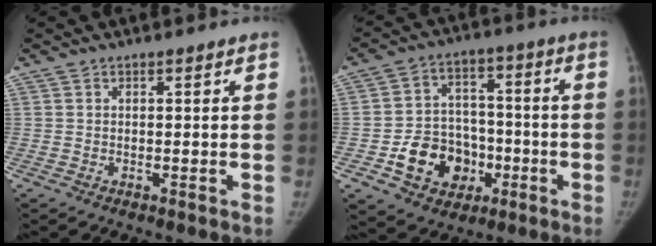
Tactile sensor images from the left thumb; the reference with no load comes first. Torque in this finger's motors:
{"motor_torque": [-0.12, 0.23, 0.46, 0.43, 0.02]}